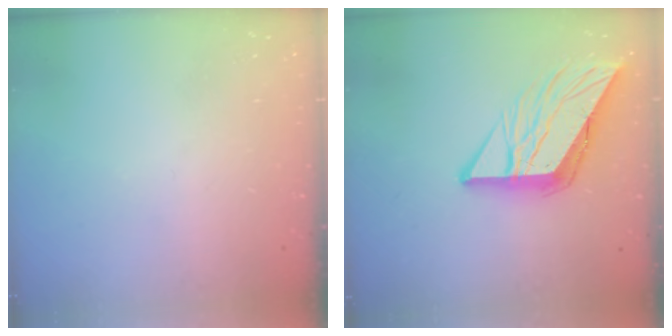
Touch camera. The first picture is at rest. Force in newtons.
{"total": 12.2, "press": 12.2, "slide": 1.4}